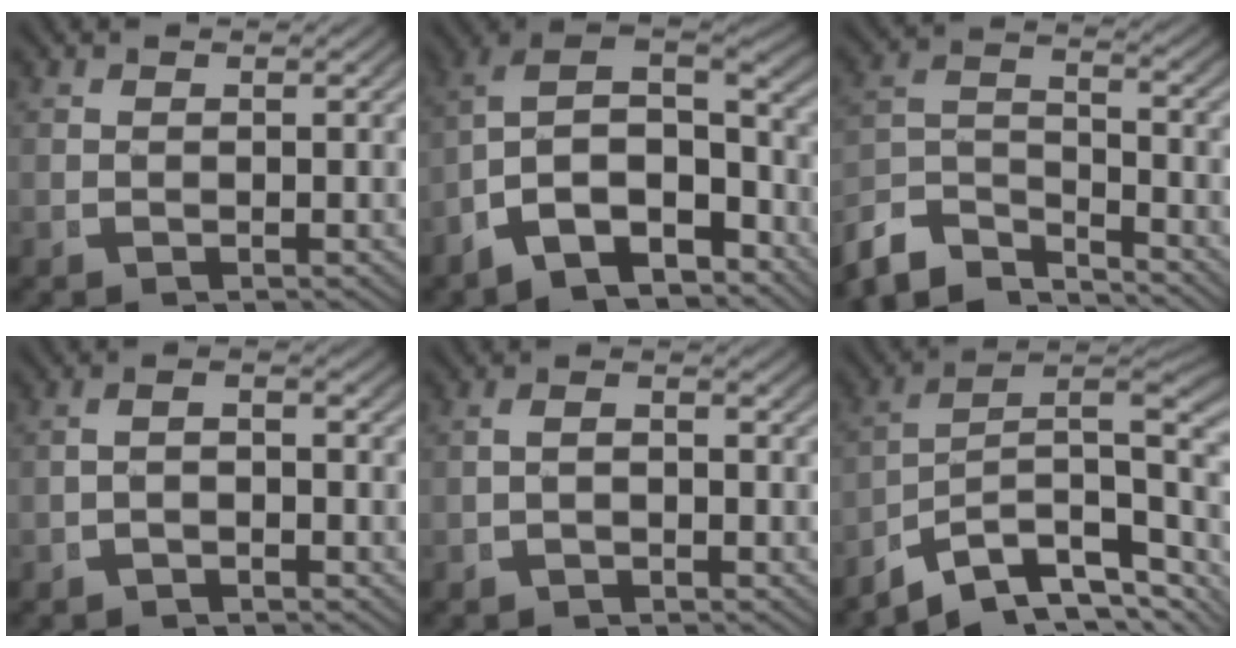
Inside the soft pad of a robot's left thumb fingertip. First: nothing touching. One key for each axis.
{"total": 13.7, "fx": -2.1, "fy": 10.4, "fz": 8.7, "tx": -0.189, "ty": -0.047, "tz": -0.035}
{"total": 8.3, "fx": -5.2, "fy": 4.8, "fz": 4.3, "tx": -0.083, "ty": -0.030, "tz": -0.083}
{"total": 1.9, "fx": -1.1, "fy": 1.0, "fz": 1.3, "tx": -0.025, "ty": 0.000, "tz": -0.020}
{"total": 1.6, "fx": -0.9, "fy": 0.8, "fz": 1.0, "tx": -0.023, "ty": 0.001, "tz": -0.017}
{"total": 15.3, "fx": -2.8, "fy": 10.6, "fz": 10.8, "tx": -0.170, "ty": -0.034, "tz": -0.042}